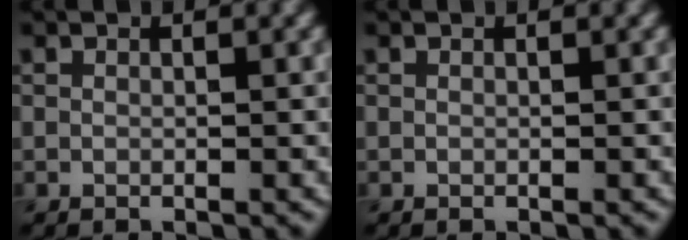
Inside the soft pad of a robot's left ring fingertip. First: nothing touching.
{"total": 0.0}